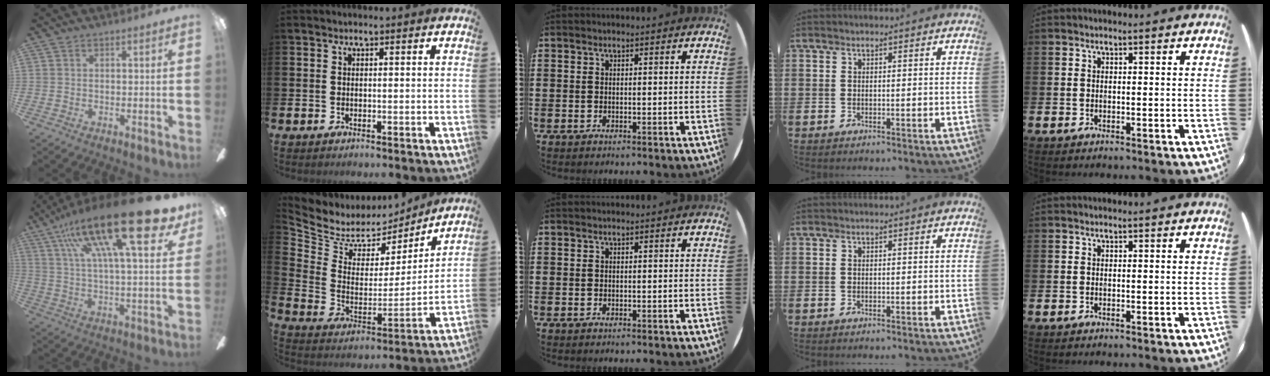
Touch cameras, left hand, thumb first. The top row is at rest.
{"thumb": {"total": 28.9, "force": [16.4, 7.2, 22.7], "torque": [-0.380, -0.095, 0.255]}, "index": {"total": 6.9, "force": [6.2, 2.9, 0.2], "torque": [-0.053, -0.051, 0.106]}}